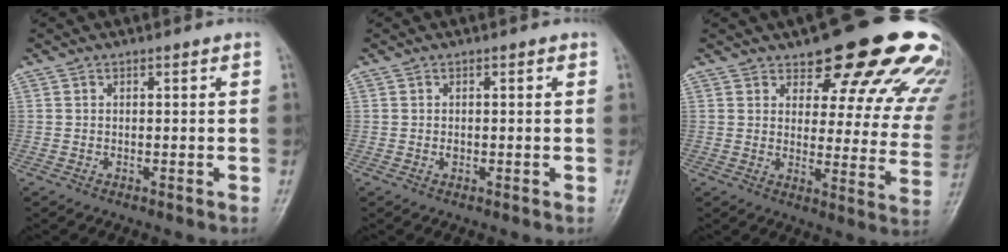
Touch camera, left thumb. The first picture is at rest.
{"total": 1.0, "force": [-0.1, 0.8, 0.6], "torque": [-0.003, 0.001, -0.003]}
{"total": 22.9, "force": [16.5, 8.6, 13.3], "torque": [-0.121, -0.079, 0.194]}